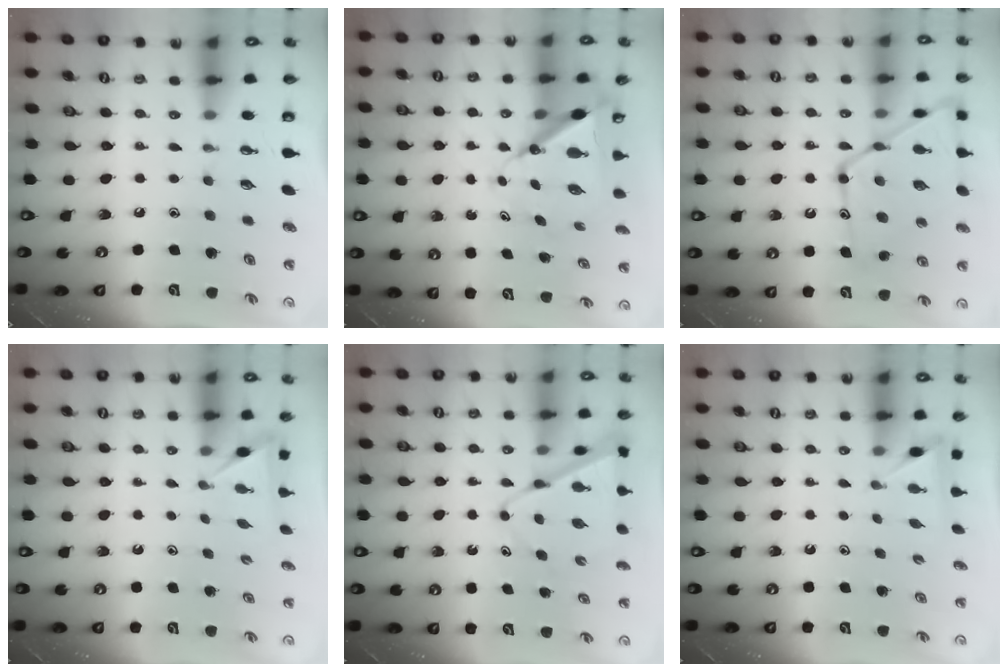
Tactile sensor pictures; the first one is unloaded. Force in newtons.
{"total": 8.5, "press": 8.5, "slide": 0.8}
{"total": 18.7, "press": 18.6, "slide": 1.7}
{"total": 2.5, "press": 2.5, "slide": 0.2}
{"total": 9.0, "press": 8.9, "slide": 0.8}
{"total": 2.1, "press": 2.1, "slide": 0.2}